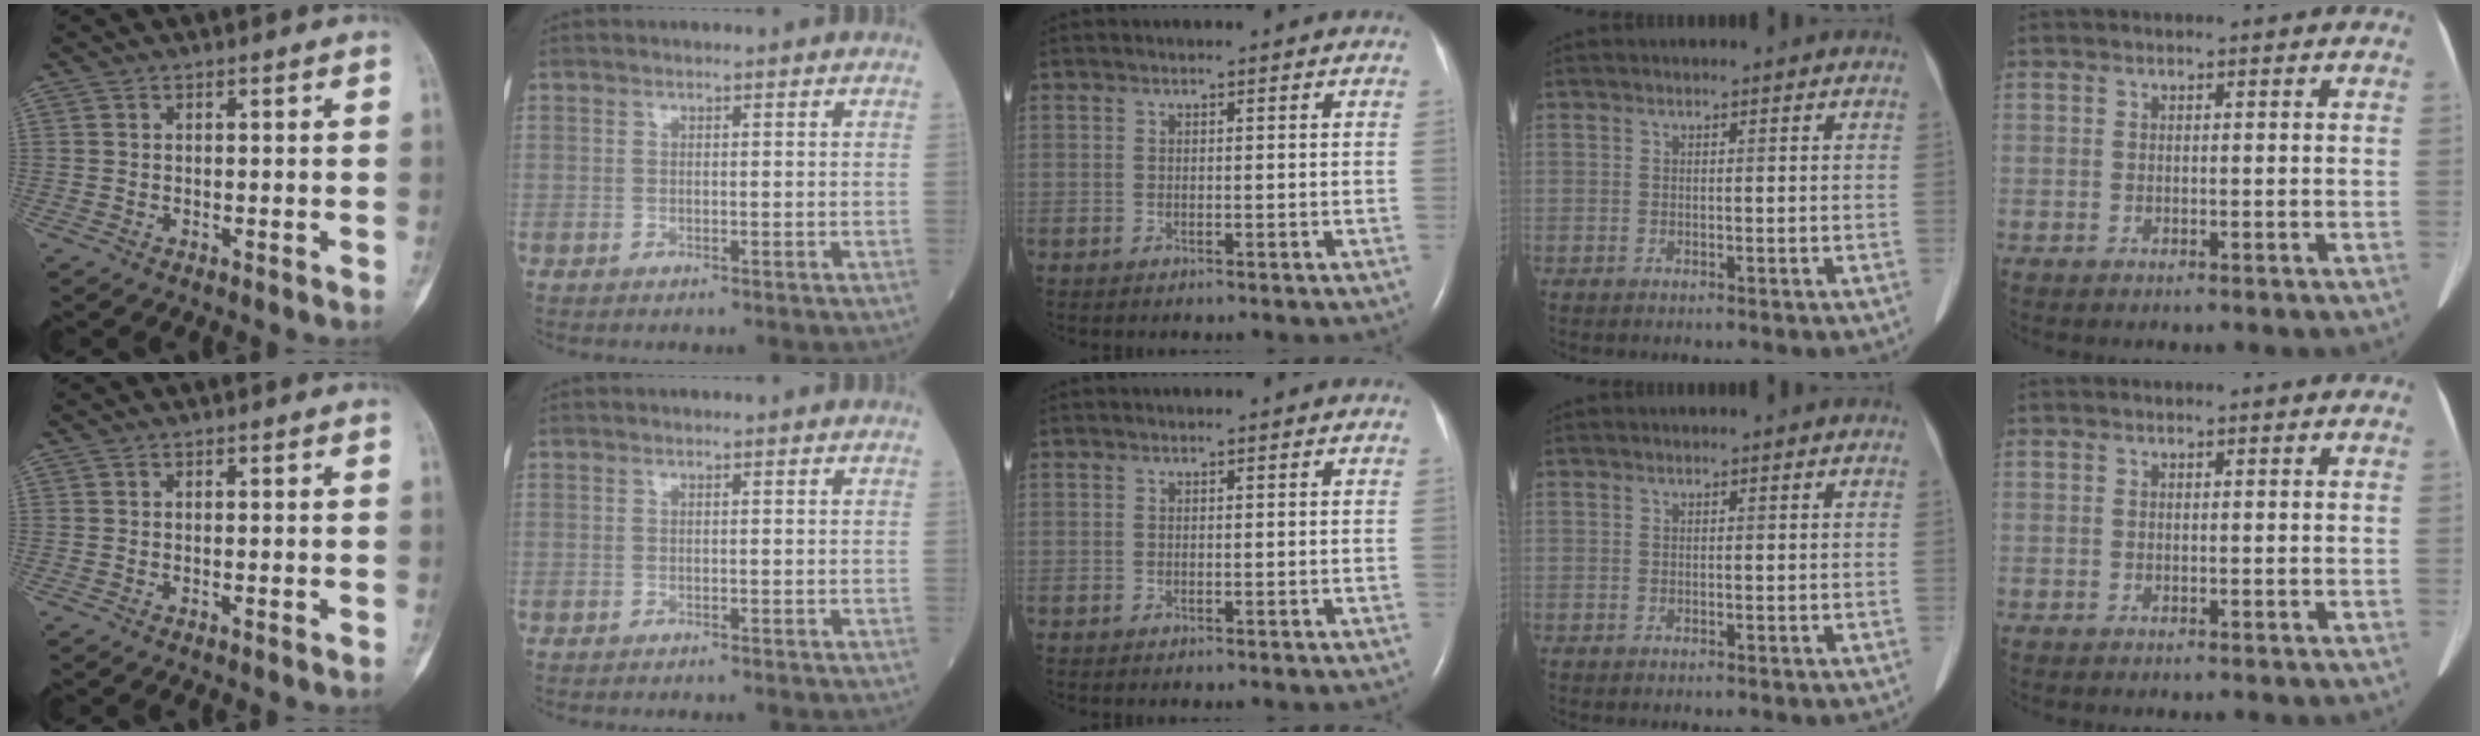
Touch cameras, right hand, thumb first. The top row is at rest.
{"thumb": {"total": 0.5, "force": [-0.4, -0.1, 0.4], "torque": [-0.007, 0.000, -0.003]}, "index": {"total": 0.9, "force": [-0.7, 0.0, 0.5], "torque": [-0.009, 0.000, -0.007]}}